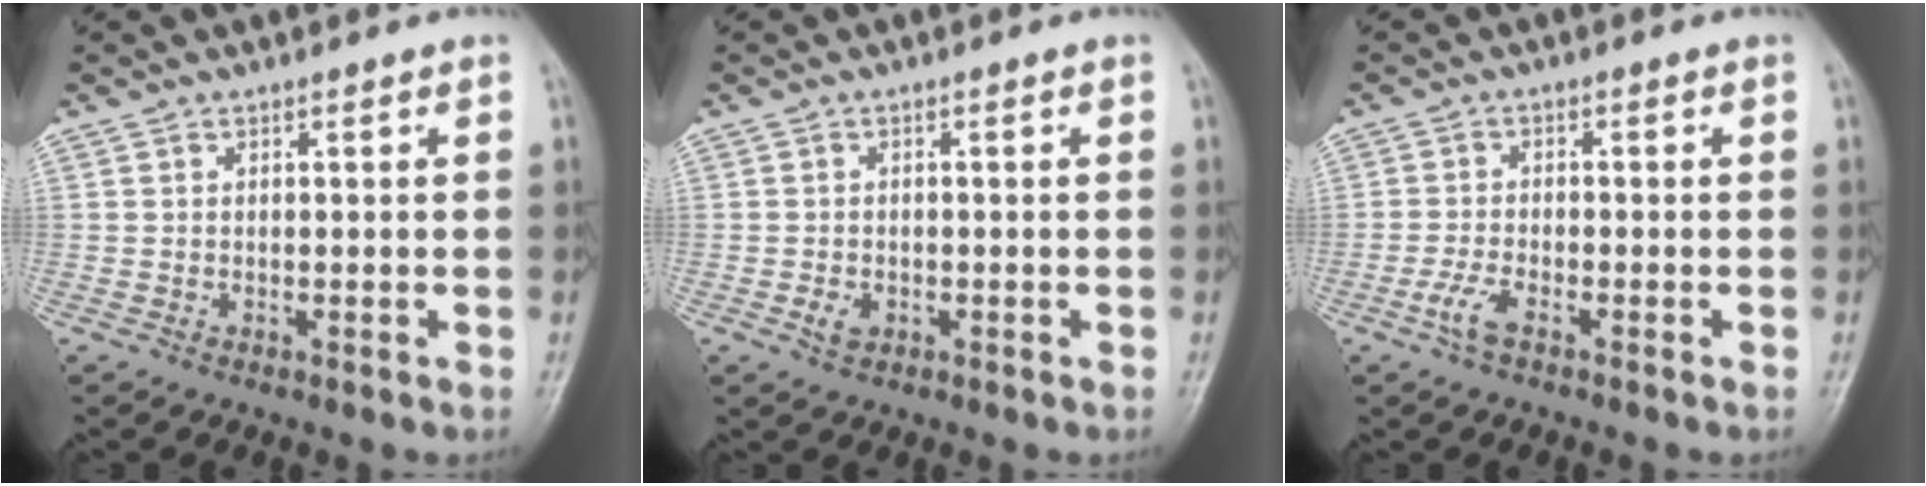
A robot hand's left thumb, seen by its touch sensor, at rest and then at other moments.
{"total": 2.5, "force": [-0.9, 1.8, 1.4], "torque": [-0.022, 0.002, -0.015]}
{"total": 3.6, "force": [-2.2, 1.3, 2.6], "torque": [-0.061, 0.012, -0.044]}